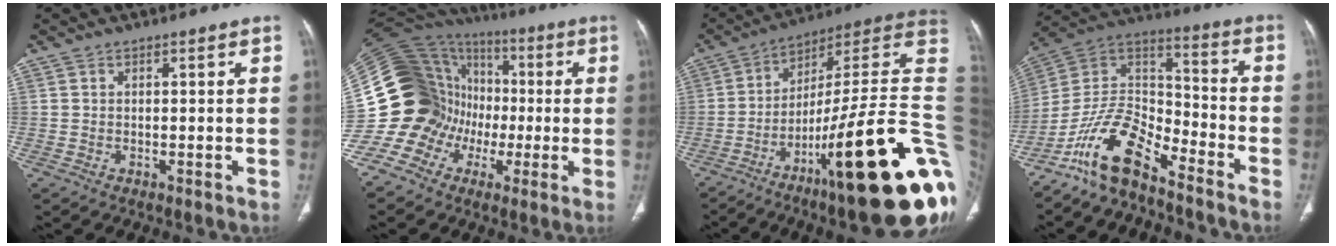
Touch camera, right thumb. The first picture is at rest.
{"total": 21.9, "force": [-4.4, 19.3, 9.3], "torque": [-0.162, 0.089, -0.078]}
{"total": 33.0, "force": [-9.7, 6.6, 30.9], "torque": [-0.338, 0.072, -0.149]}
{"total": 14.5, "force": [-10.9, 5.2, 8.0], "torque": [-0.137, 0.093, -0.210]}